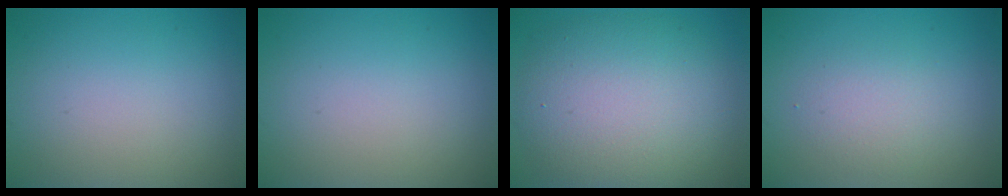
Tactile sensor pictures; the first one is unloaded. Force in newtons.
{"total": 0.0}
{"total": 9.8, "press": 9.8, "slide": 0.7}
{"total": 2.2, "press": 2.2, "slide": 0.2}